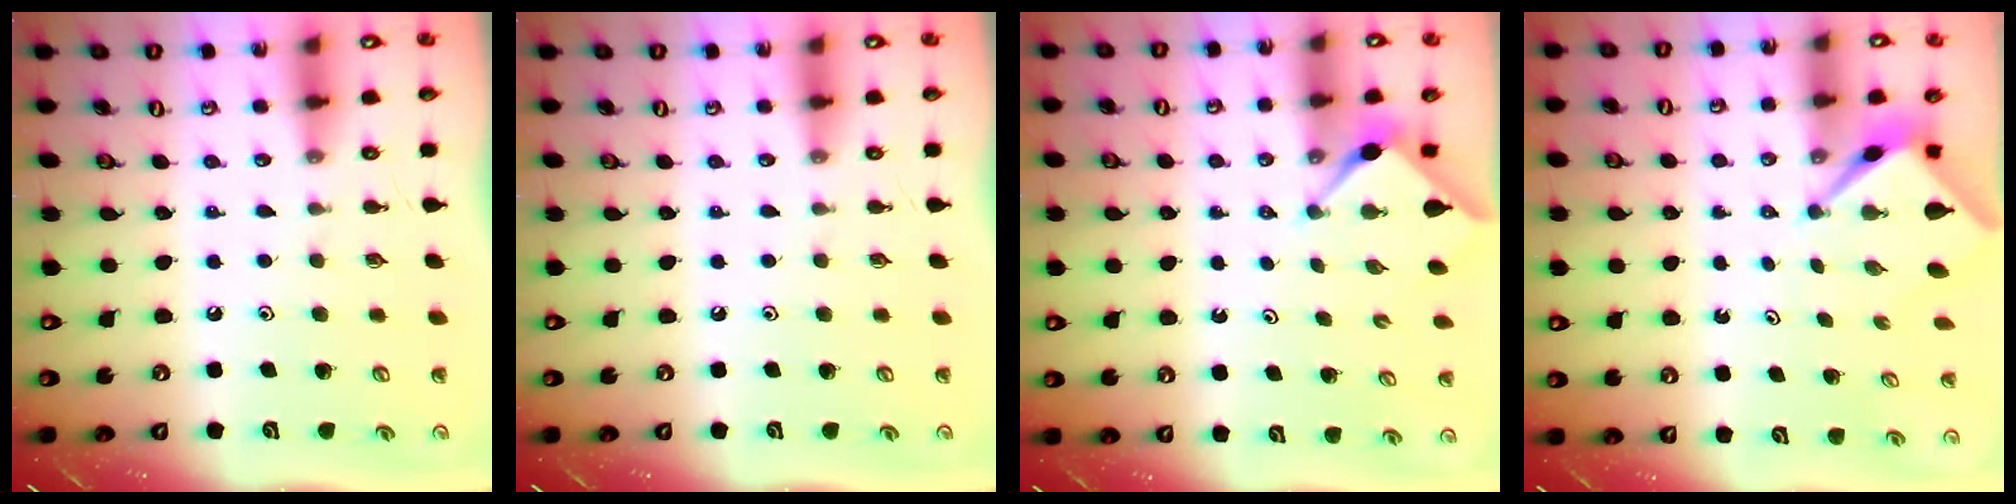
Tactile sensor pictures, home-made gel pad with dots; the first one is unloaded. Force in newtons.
{"total": 0.0}
{"total": 3.0, "press": 3.0, "slide": 0.5}
{"total": 2.5, "press": 2.5, "slide": 0.1}